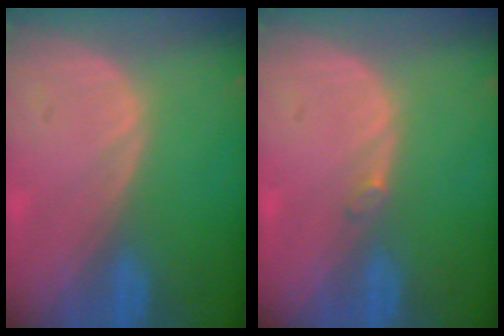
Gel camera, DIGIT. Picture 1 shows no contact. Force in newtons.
{"total": 0.6, "press": 0.6, "slide": 0.1}